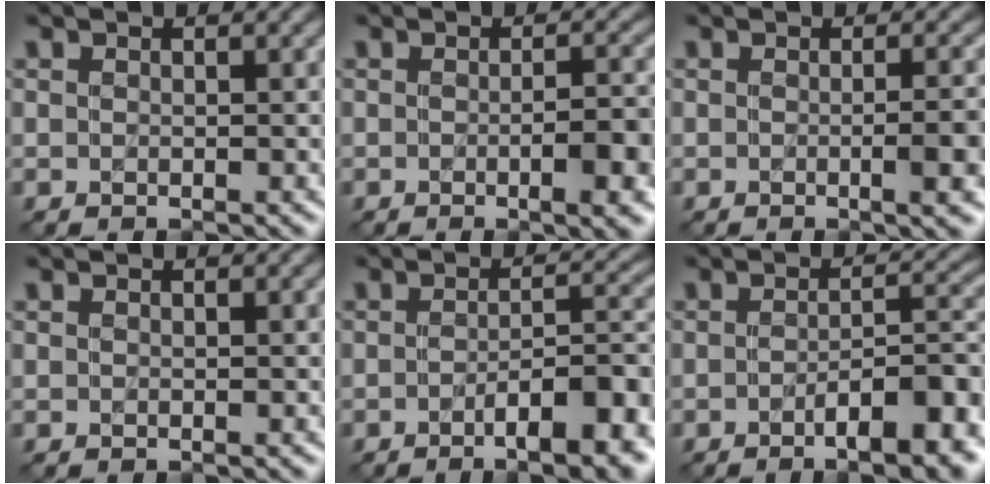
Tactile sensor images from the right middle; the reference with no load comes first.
{"total": 5.1, "force": [-1.0, 1.6, 4.8], "torque": [-0.055, 0.000, -0.007]}
{"total": 4.1, "force": [-0.6, 1.2, 3.9], "torque": [-0.043, 0.000, -0.004]}
{"total": 0.0}
{"total": 9.0, "force": [-4.0, 2.7, 7.6], "torque": [-0.086, 0.004, -0.051]}
{"total": 8.7, "force": [-3.9, 2.7, 7.4], "torque": [-0.084, 0.004, -0.049]}